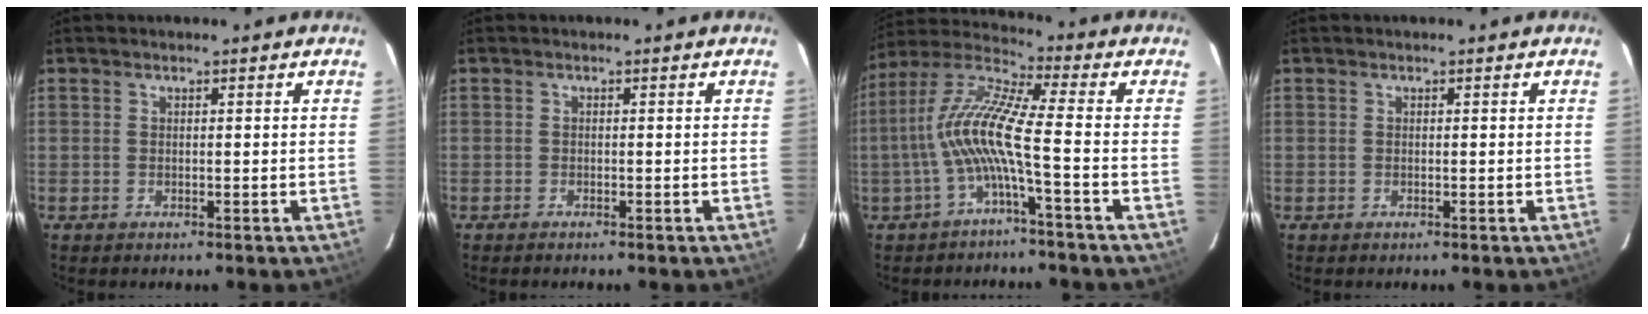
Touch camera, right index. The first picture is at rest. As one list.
[{"total": 0.7, "force": [-0.7, 0.1, 0.2], "torque": [-0.006, -0.002, -0.013]}, {"total": 10.5, "force": [-2.8, -0.2, 10.1], "torque": [-0.213, 0.011, -0.056]}, {"total": 0.0}]